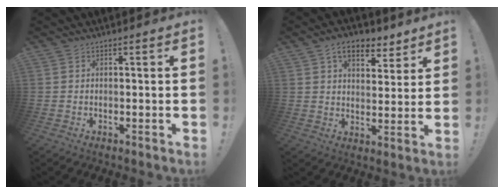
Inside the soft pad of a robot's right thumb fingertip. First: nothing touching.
{"total": 9.7, "force": [6.2, 5.3, 5.4], "torque": [-0.074, -0.026, 0.112]}